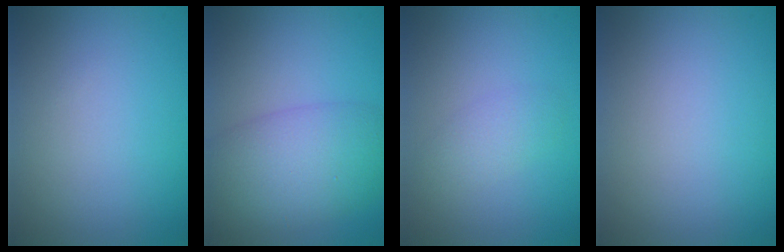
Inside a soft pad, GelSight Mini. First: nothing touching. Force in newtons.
{"total": 7.3, "press": 7.3, "slide": 0.3}
{"total": 1.7, "press": 1.7, "slide": 0.1}
{"total": 0.0}